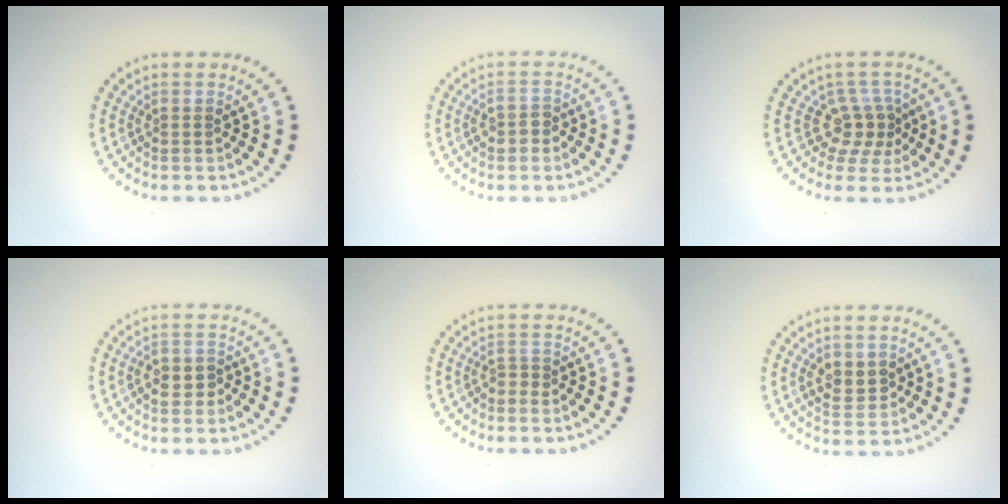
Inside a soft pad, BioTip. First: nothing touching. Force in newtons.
{"total": 1.7, "press": 1.7, "slide": 0.3}
{"total": 3.0, "press": 2.2, "slide": 2.1}
{"total": 1.7, "press": 1.6, "slide": 0.5}
{"total": 0.7, "press": 0.3, "slide": 0.6}
{"total": 2.4, "press": 2.4, "slide": 0.3}